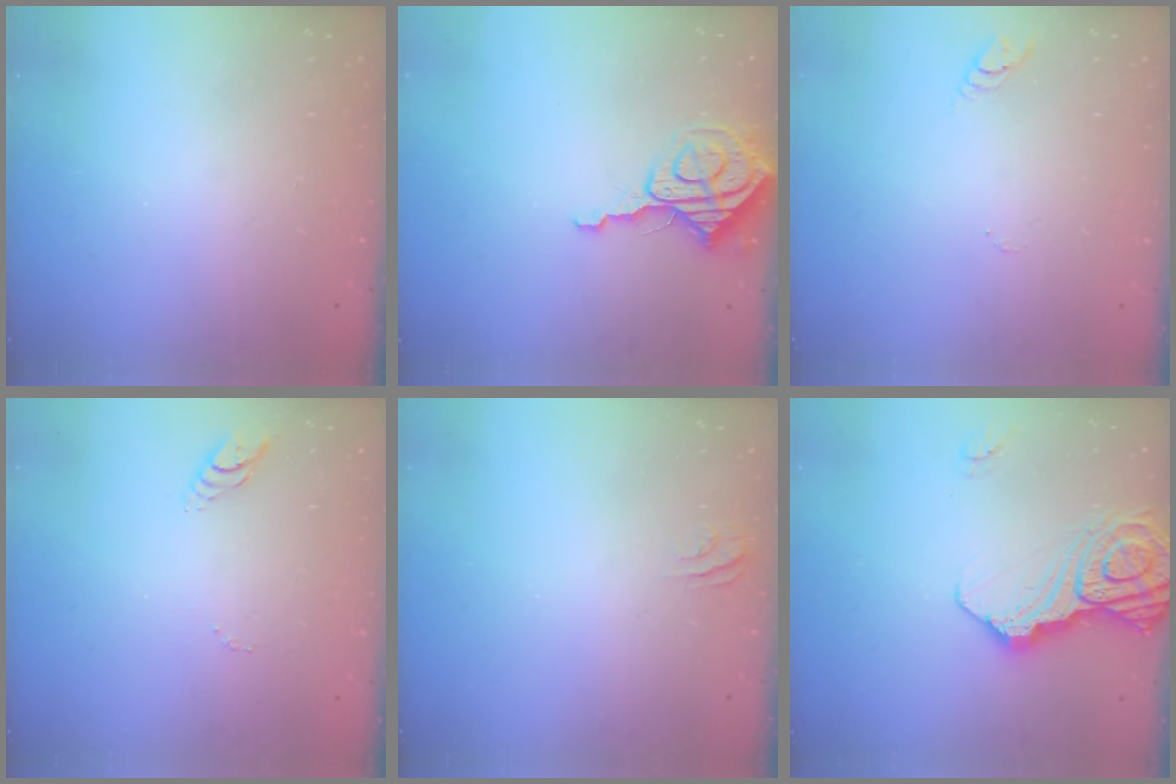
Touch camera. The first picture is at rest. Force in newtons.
{"total": 7.9, "press": 7.8, "slide": 0.8}
{"total": 2.9, "press": 2.9, "slide": 0.3}
{"total": 4.4, "press": 4.4, "slide": 0.3}
{"total": 4.2, "press": 4.2, "slide": 0.3}
{"total": 16.7, "press": 16.6, "slide": 2.1}